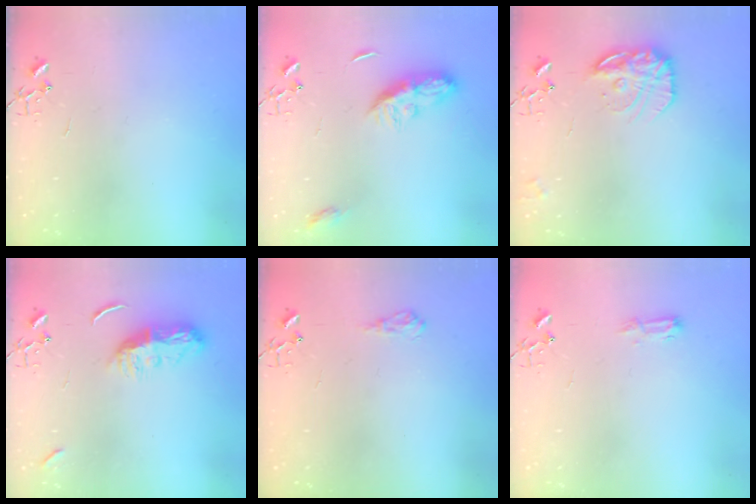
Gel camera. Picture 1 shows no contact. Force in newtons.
{"total": 8.8, "press": 8.8, "slide": 0.0}
{"total": 16.0, "press": 15.9, "slide": 1.3}
{"total": 9.1, "press": 9.1, "slide": 0.8}
{"total": 8.2, "press": 8.2, "slide": 0.9}
{"total": 7.7, "press": 7.6, "slide": 0.9}